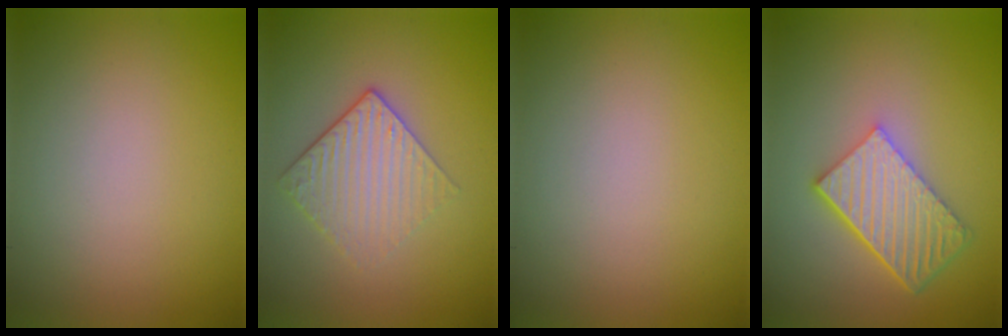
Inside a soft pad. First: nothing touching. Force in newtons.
{"total": 3.1, "press": 2.6, "slide": 1.7}
{"total": 0.0}
{"total": 6.1, "press": 4.2, "slide": 4.4}